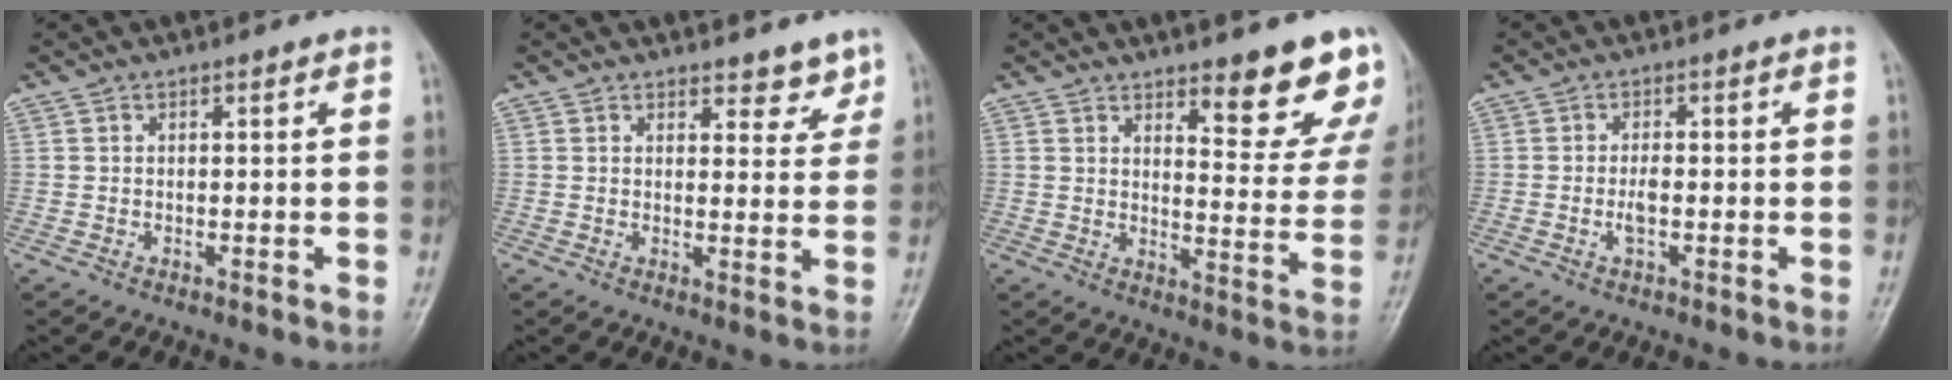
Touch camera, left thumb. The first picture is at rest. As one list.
[{"total": 4.1, "force": [3.4, 1.9, 1.2], "torque": [0.012, -0.027, 0.041]}, {"total": 11.9, "force": [8.8, 3.5, 7.2], "torque": [-0.044, -0.062, 0.111]}, {"total": 2.4, "force": [-0.6, 1.0, 2.1], "torque": [-0.041, 0.003, -0.011]}]